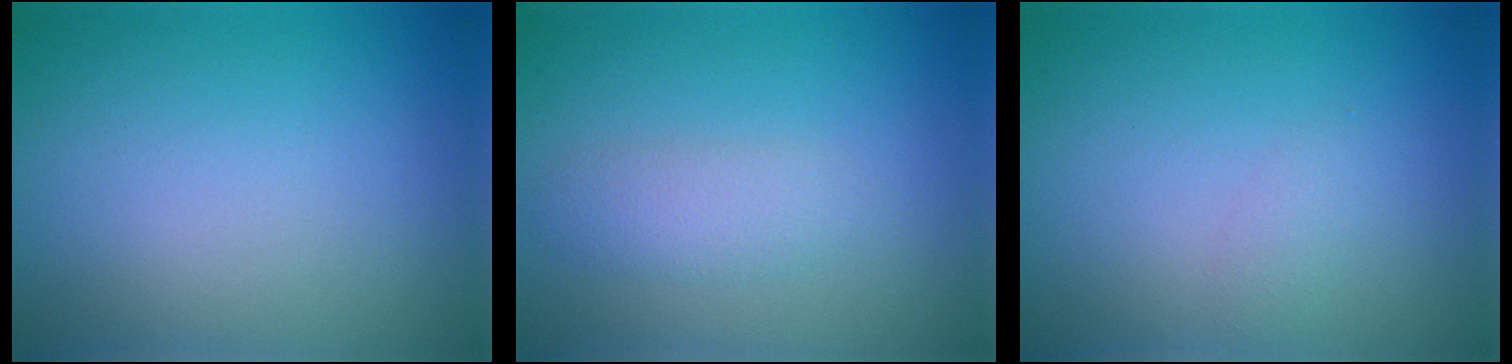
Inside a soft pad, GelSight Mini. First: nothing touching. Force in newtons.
{"total": 2.0, "press": 2.0, "slide": 0.0}
{"total": 0.8, "press": 0.8, "slide": 0.0}